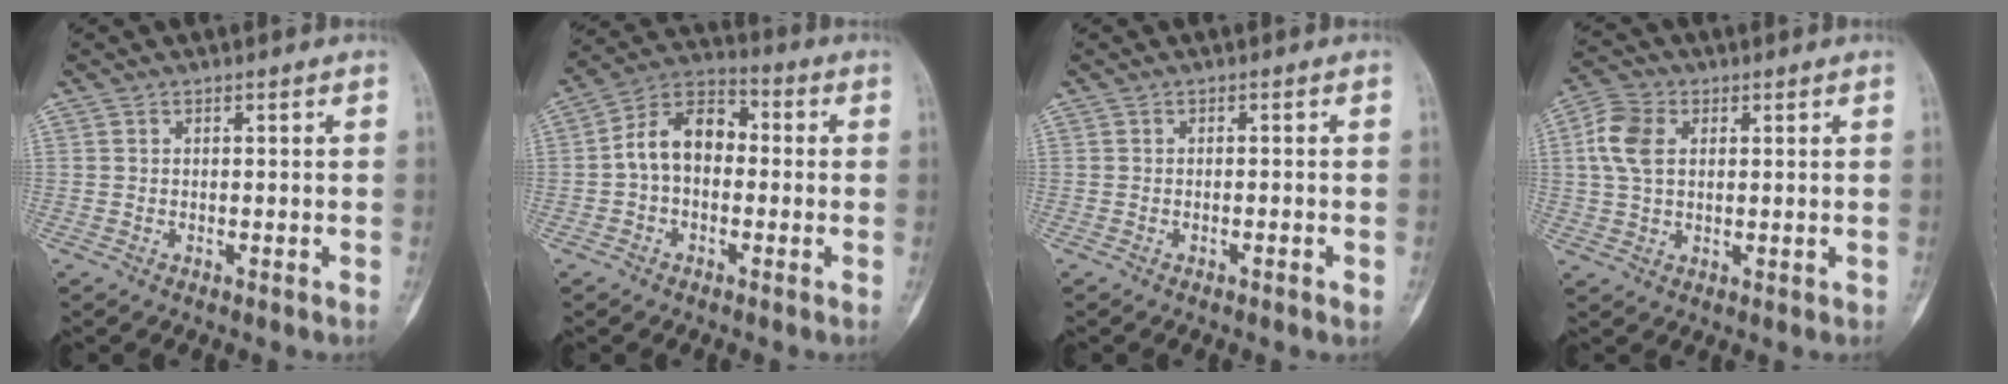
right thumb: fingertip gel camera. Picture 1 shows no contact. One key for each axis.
{"total": 10.3, "fx": -0.4, "fy": 6.7, "fz": 7.7, "tx": -0.118, "ty": 0.033, "tz": -0.025}
{"total": 1.0, "fx": -0.4, "fy": 0.0, "fz": 0.9, "tx": -0.020, "ty": -0.001, "tz": -0.007}
{"total": 7.3, "fx": 1.6, "fy": 4.9, "fz": 5.2, "tx": -0.111, "ty": 0.013, "tz": 0.028}